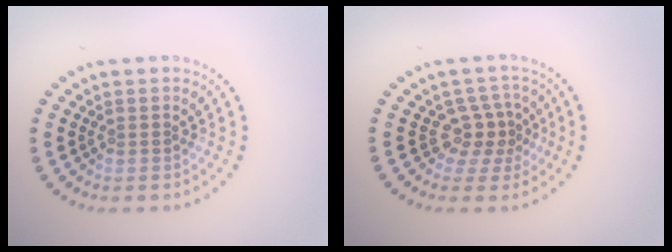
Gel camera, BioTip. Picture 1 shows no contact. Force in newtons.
{"total": 2.5, "press": 1.8, "slide": 1.7}